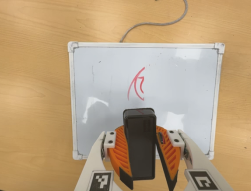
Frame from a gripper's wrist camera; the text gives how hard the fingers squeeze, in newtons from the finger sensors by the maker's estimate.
{"total": 11.9, "left": 11.7, "right": 12.1}